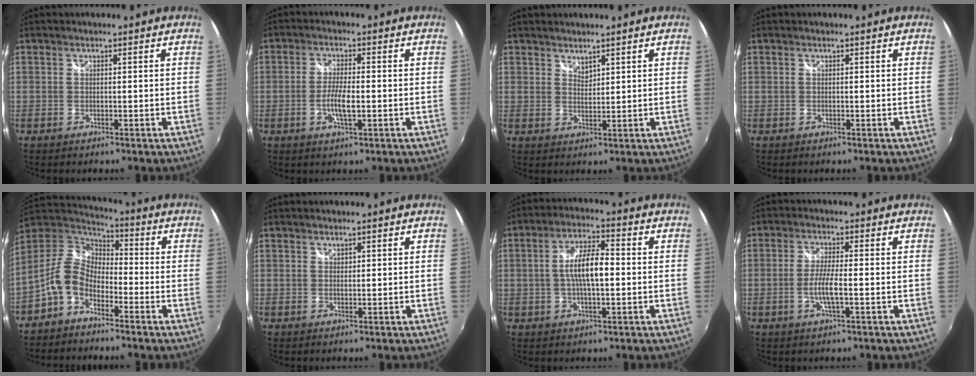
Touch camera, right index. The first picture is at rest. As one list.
[{"total": 4.7, "force": [-1.2, 1.0, 4.4], "torque": [-0.089, -0.004, -0.023]}, {"total": 2.2, "force": [2.1, 0.5, 0.4], "torque": [-0.004, 0.001, 0.037]}, {"total": 0.0}, {"total": 9.9, "force": [-5.2, 6.2, 5.7], "torque": [-0.123, 0.019, -0.110]}, {"total": 0.6, "force": [0.6, 0.1, 0.0], "torque": [0.000, 0.000, 0.011]}, {"total": 7.8, "force": [-0.4, 2.3, 7.4], "torque": [-0.139, 0.007, -0.005]}, {"total": 4.4, "force": [-1.3, 0.1, 4.2], "torque": [-0.085, -0.006, -0.026]}]